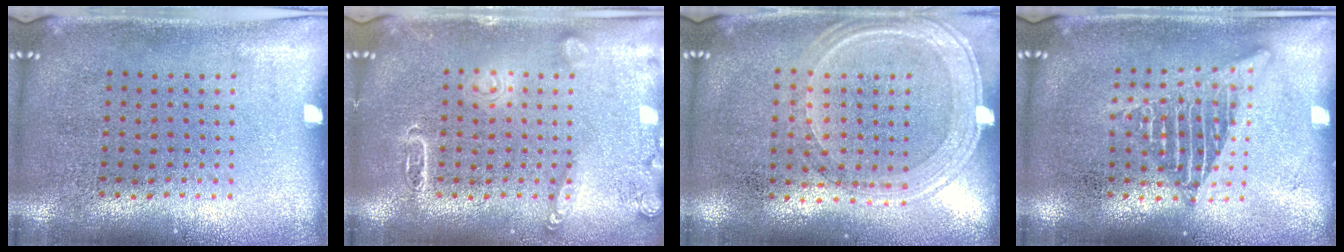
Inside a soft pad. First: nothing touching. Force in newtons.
{"total": 2.5, "press": 2.5, "slide": 0.3}
{"total": 1.2, "press": 1.1, "slide": 0.3}
{"total": 1.7, "press": 1.7, "slide": 0.2}